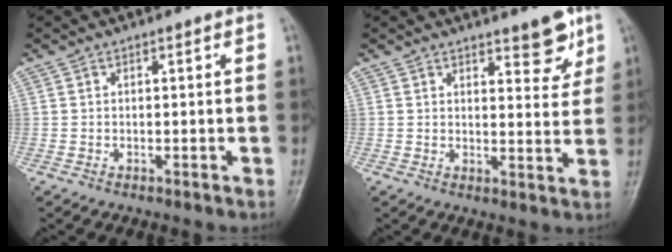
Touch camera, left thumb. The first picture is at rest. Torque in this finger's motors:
{"motor_torque": [0.05, 0.18, 0.15, -0.03, 0.07]}